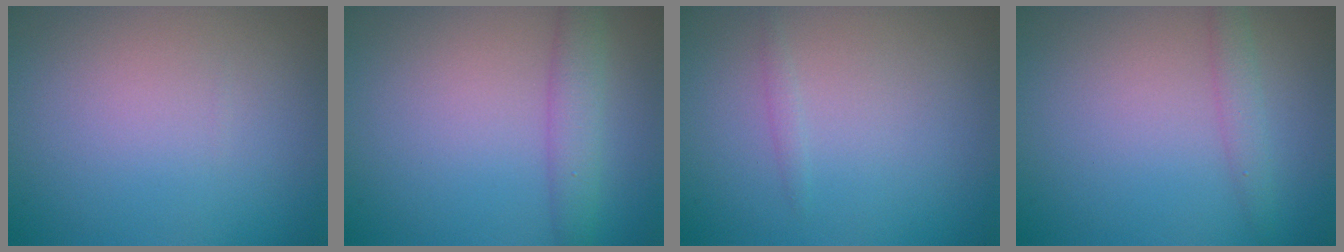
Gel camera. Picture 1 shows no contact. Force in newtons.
{"total": 2.8, "press": 2.8, "slide": 0.1}
{"total": 0.5, "press": 0.5, "slide": 0.0}
{"total": 1.7, "press": 1.7, "slide": 0.1}